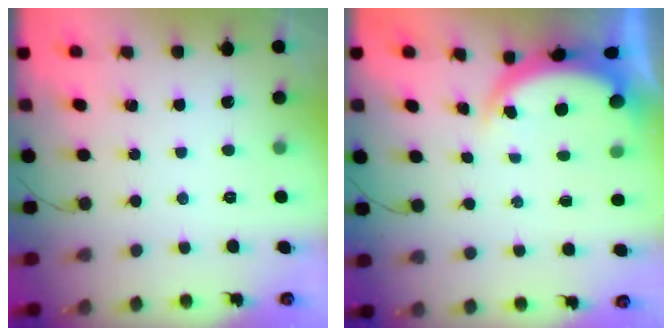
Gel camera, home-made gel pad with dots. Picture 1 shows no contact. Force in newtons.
{"total": 4.3, "press": 4.3, "slide": 0.3}